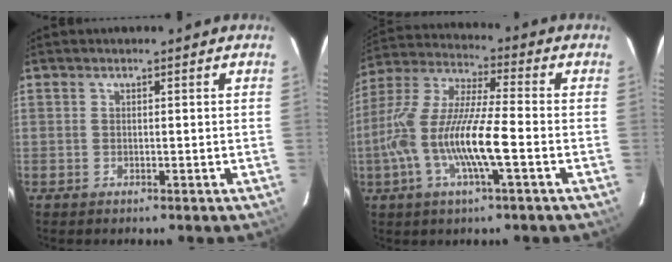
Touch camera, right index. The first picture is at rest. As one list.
[{"total": 15.3, "force": [-4.4, 2.2, 14.5], "torque": [-0.291, -0.005, -0.088]}]